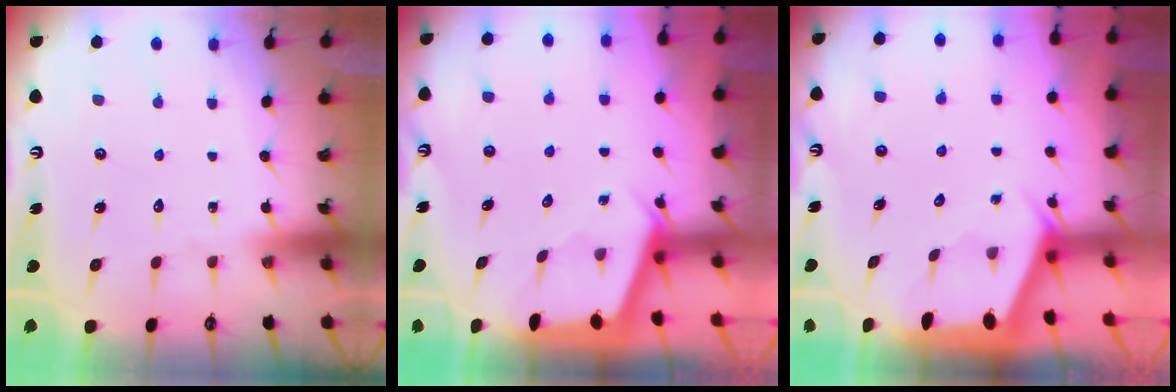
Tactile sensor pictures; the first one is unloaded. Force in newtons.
{"total": 2.2, "press": 2.2, "slide": 0.3}
{"total": 2.0, "press": 2.0, "slide": 0.3}